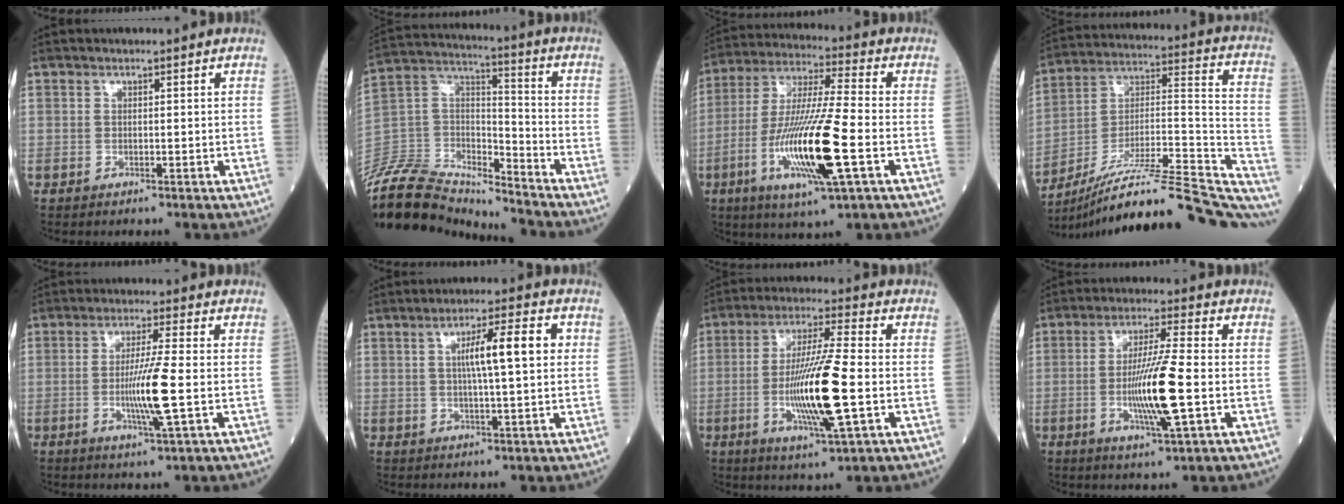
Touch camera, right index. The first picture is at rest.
{"total": 19.4, "force": [-18.8, 3.4, 3.4], "torque": [-0.068, 0.043, -0.330]}
{"total": 17.4, "force": [-5.1, 1.2, 16.6], "torque": [-0.334, -0.018, -0.092]}
{"total": 32.3, "force": [-27.7, 2.3, 16.5], "torque": [-0.177, -0.003, -0.405]}
{"total": 7.7, "force": [-1.3, -0.6, 7.6], "torque": [-0.142, -0.011, -0.024]}
{"total": 7.8, "force": [1.5, 0.7, 7.6], "torque": [-0.125, 0.013, 0.024]}
{"total": 14.1, "force": [-2.6, 0.6, 13.8], "torque": [-0.265, -0.012, -0.049]}
{"total": 11.0, "force": [-2.0, 0.1, 10.8], "torque": [-0.204, -0.011, -0.040]}